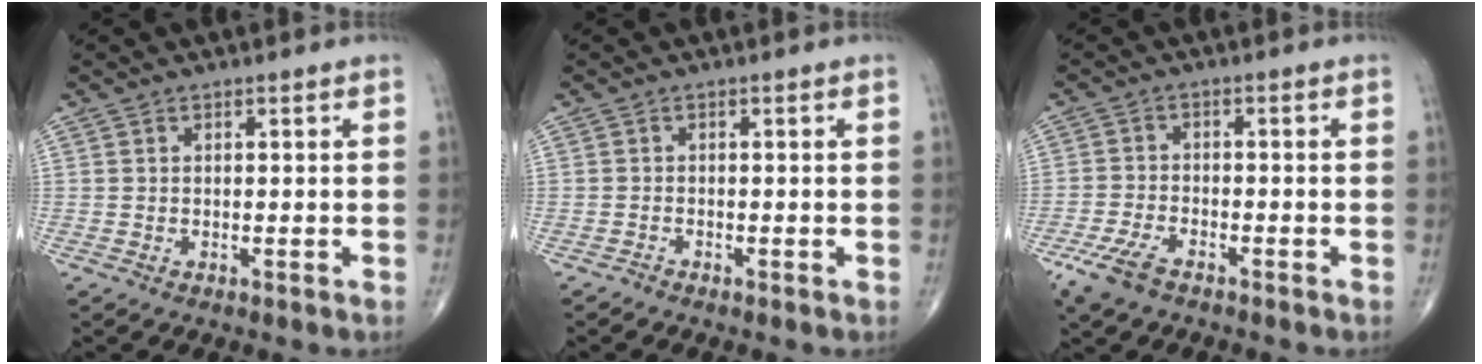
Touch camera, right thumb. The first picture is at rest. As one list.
[{"total": 0.6, "force": [-0.5, 0.1, -0.1], "torque": [0.002, -0.001, -0.016]}, {"total": 6.0, "force": [-4.0, 2.6, 3.6], "torque": [-0.083, 0.009, -0.076]}]